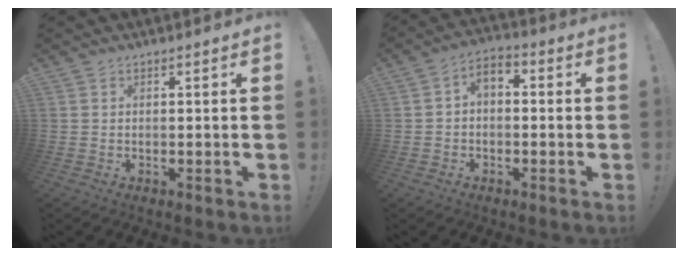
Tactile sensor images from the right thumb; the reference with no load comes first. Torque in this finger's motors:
{"motor_torque": [0.20, -0.29, 0.11, -0.13, 0.00]}